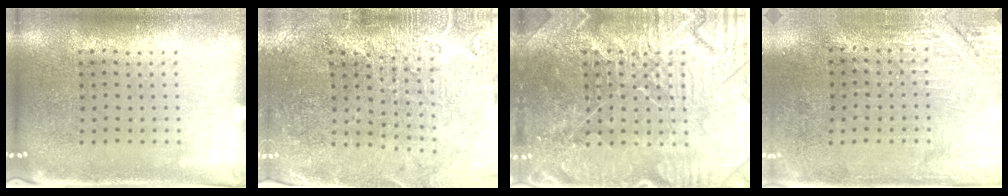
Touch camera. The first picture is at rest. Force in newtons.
{"total": 3.1, "press": 3.1, "slide": 0.6}
{"total": 5.4, "press": 5.3, "slide": 0.7}
{"total": 2.8, "press": 2.6, "slide": 0.9}